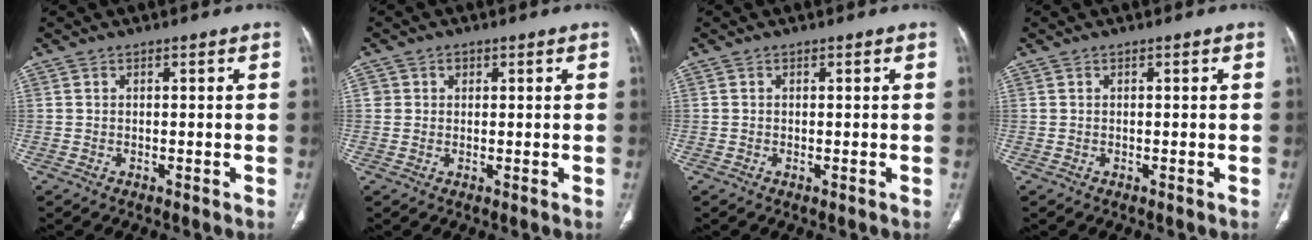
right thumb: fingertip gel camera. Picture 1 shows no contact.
{"total": 1.9, "force": [0.6, 1.8, 0.3], "torque": [0.012, 0.001, 0.005]}
{"total": 0.0}
{"total": 0.0}